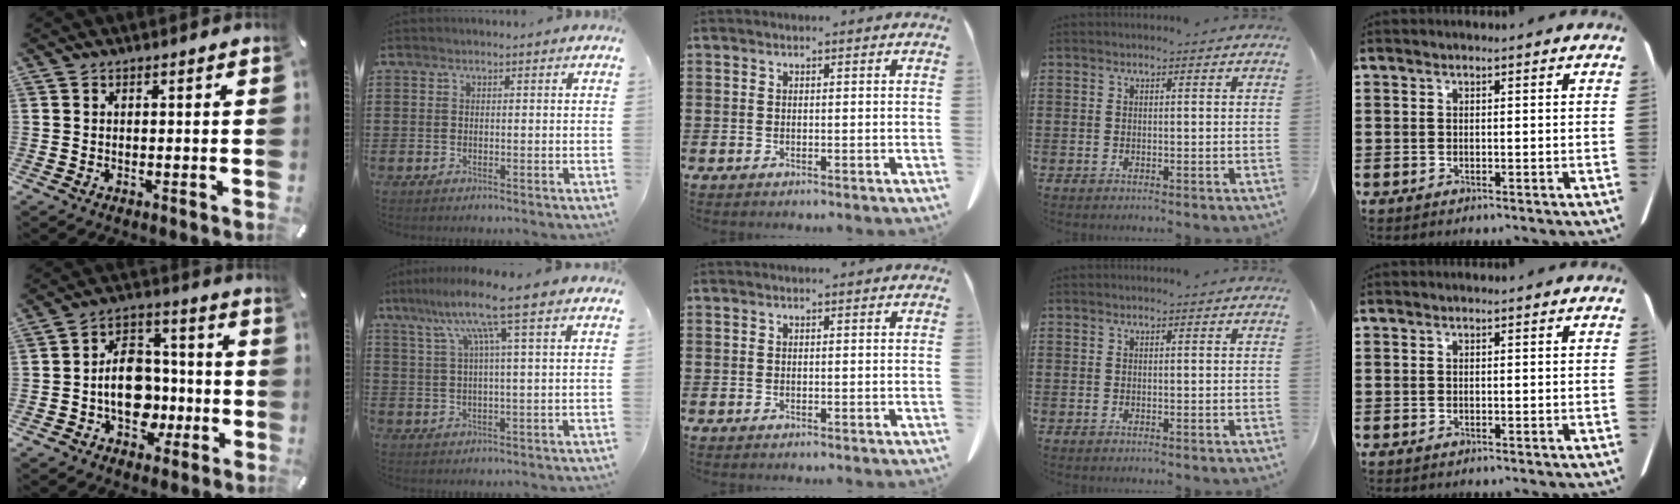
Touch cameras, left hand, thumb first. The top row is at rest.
{"thumb": {"total": 12.9, "force": [-2.8, 10.0, 7.7], "torque": [-0.125, 0.021, -0.045]}, "index": {"total": 10.0, "force": [5.3, -0.1, 8.4], "torque": [-0.176, -0.002, 0.088]}}